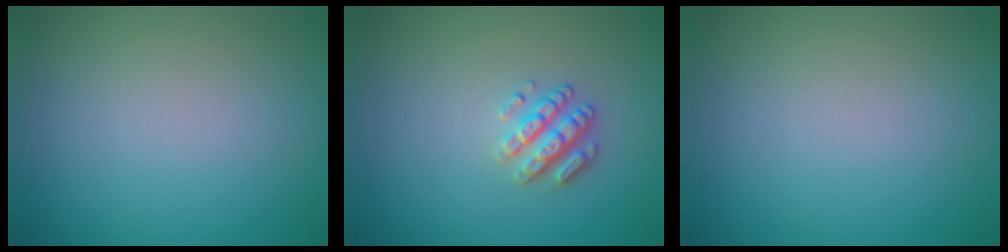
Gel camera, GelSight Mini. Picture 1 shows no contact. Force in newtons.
{"total": 2.8, "press": 2.5, "slide": 1.0}
{"total": 0.0}